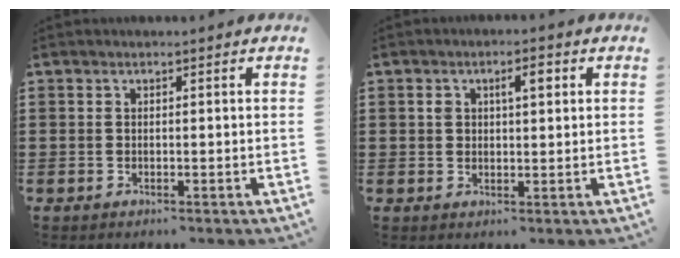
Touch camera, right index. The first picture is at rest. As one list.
[{"total": 3.3, "force": [1.1, 1.5, 2.8], "torque": [-0.041, 0.004, 0.013]}]